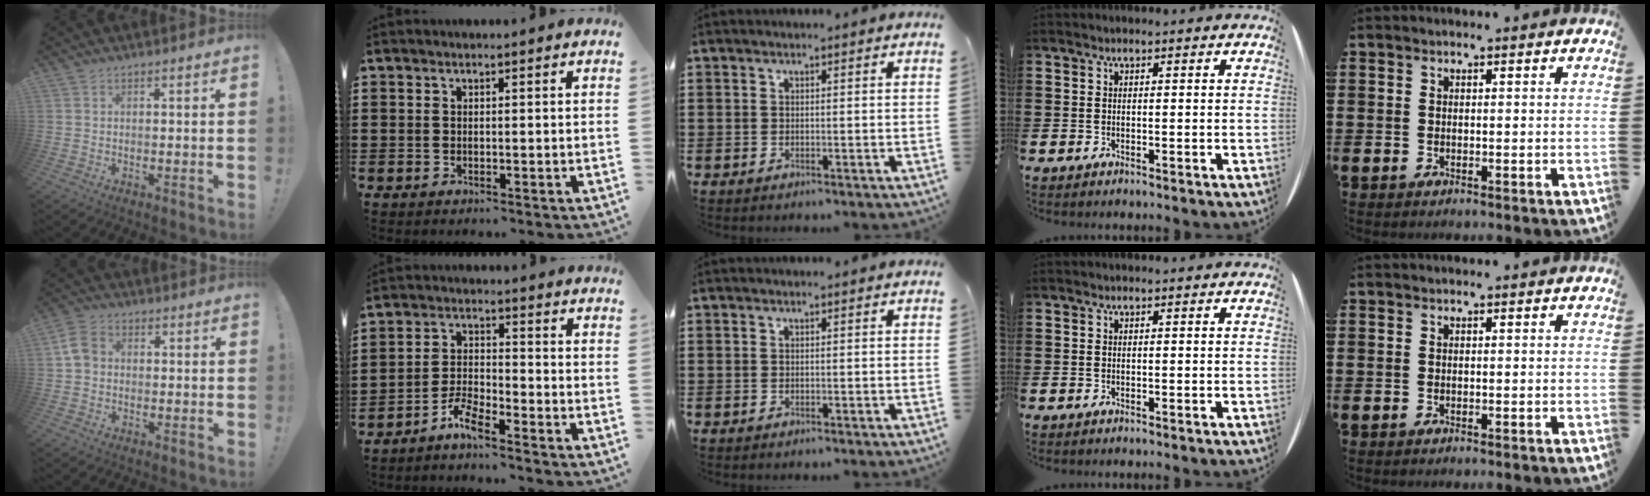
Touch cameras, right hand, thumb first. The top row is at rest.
{"thumb": {"total": 5.8, "force": [0.3, 4.6, 3.6], "torque": [-0.064, 0.016, 0.010]}, "index": {"total": 4.1, "force": [-3.5, 0.6, 1.9], "torque": [-0.051, 0.003, -0.073]}}